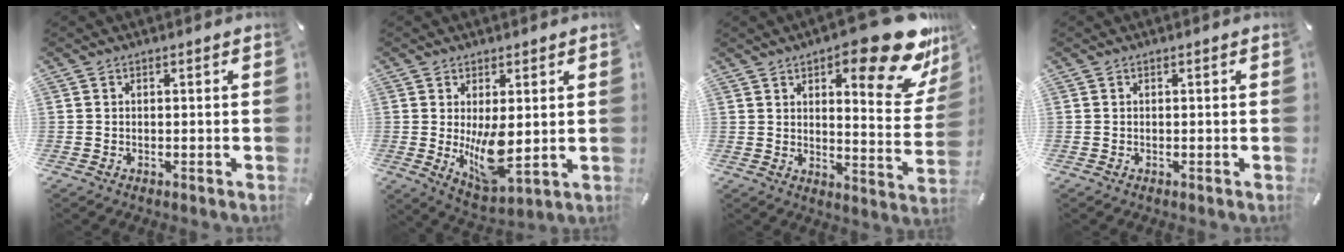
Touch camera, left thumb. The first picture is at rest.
{"total": 10.6, "force": [1.0, 4.9, 9.3], "torque": [-0.153, -0.033, 0.023]}
{"total": 20.9, "force": [13.3, 7.1, 14.4], "torque": [-0.182, -0.104, 0.215]}
{"total": 0.0}